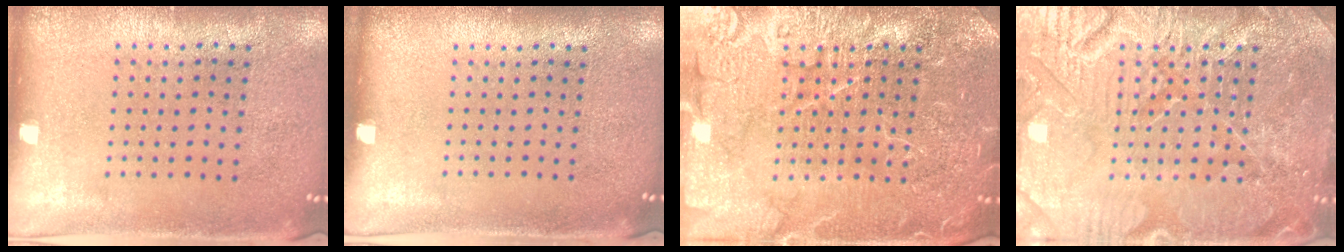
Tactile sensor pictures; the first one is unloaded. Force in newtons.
{"total": 0.0}
{"total": 7.2, "press": 7.1, "slide": 1.0}
{"total": 5.6, "press": 5.6, "slide": 0.6}